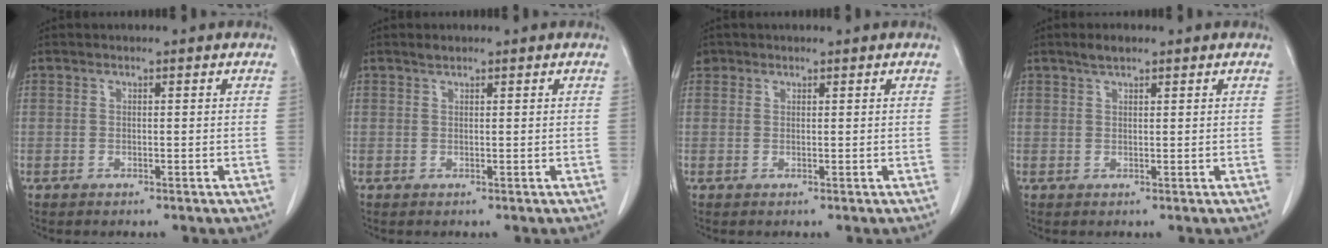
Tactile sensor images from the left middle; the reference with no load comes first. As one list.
[{"total": 0.8, "force": [0.7, 0.2, 0.3], "torque": [-0.012, 0.001, 0.014]}, {"total": 1.2, "force": [0.8, 0.9, 0.0], "torque": [0.005, 0.008, 0.012]}, {"total": 2.0, "force": [1.5, 0.5, 1.1], "torque": [-0.027, 0.006, 0.028]}]